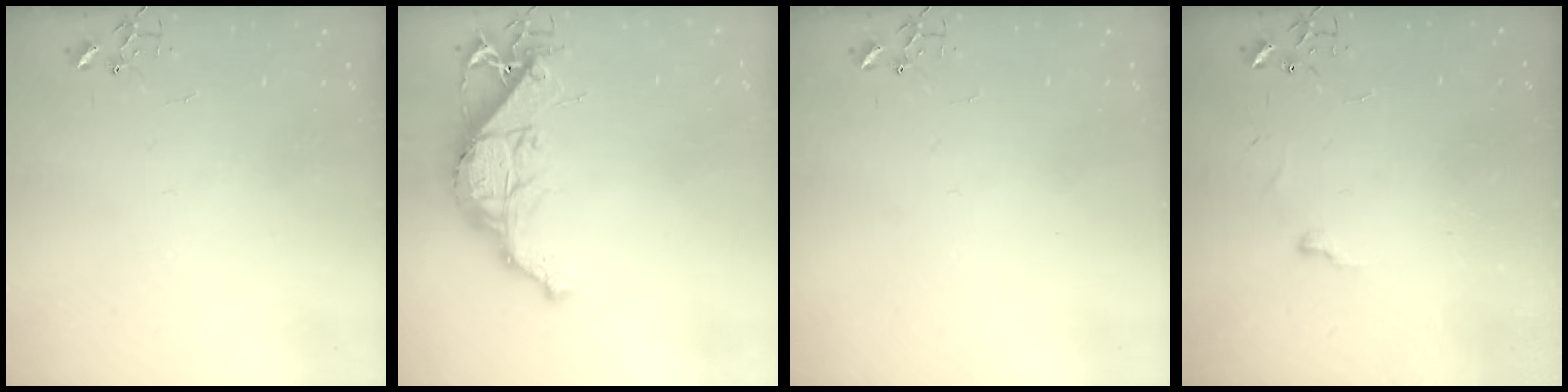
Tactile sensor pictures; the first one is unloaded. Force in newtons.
{"total": 14.9, "press": 14.8, "slide": 1.0}
{"total": 0.0}
{"total": 3.8, "press": 3.8, "slide": 0.5}